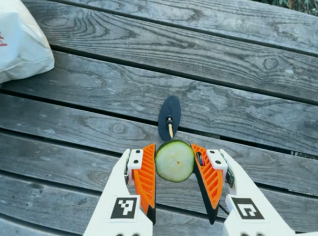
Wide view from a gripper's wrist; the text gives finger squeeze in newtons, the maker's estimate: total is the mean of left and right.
{"total": 11.3, "left": 11.5, "right": 11.1}